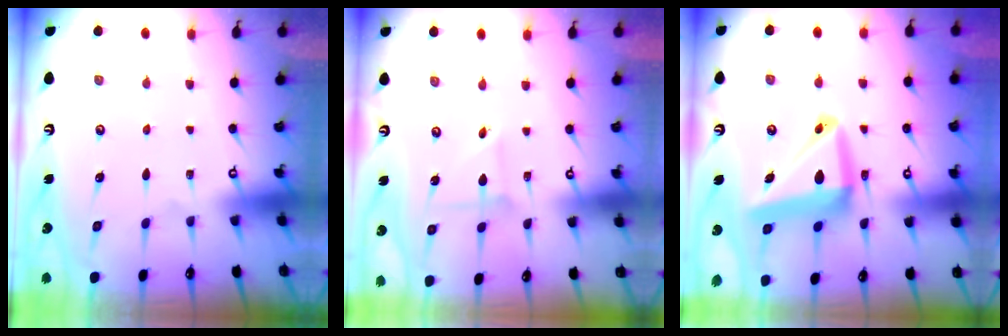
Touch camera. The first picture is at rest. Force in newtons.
{"total": 2.6, "press": 2.6, "slide": 0.2}
{"total": 15.2, "press": 15.0, "slide": 2.0}